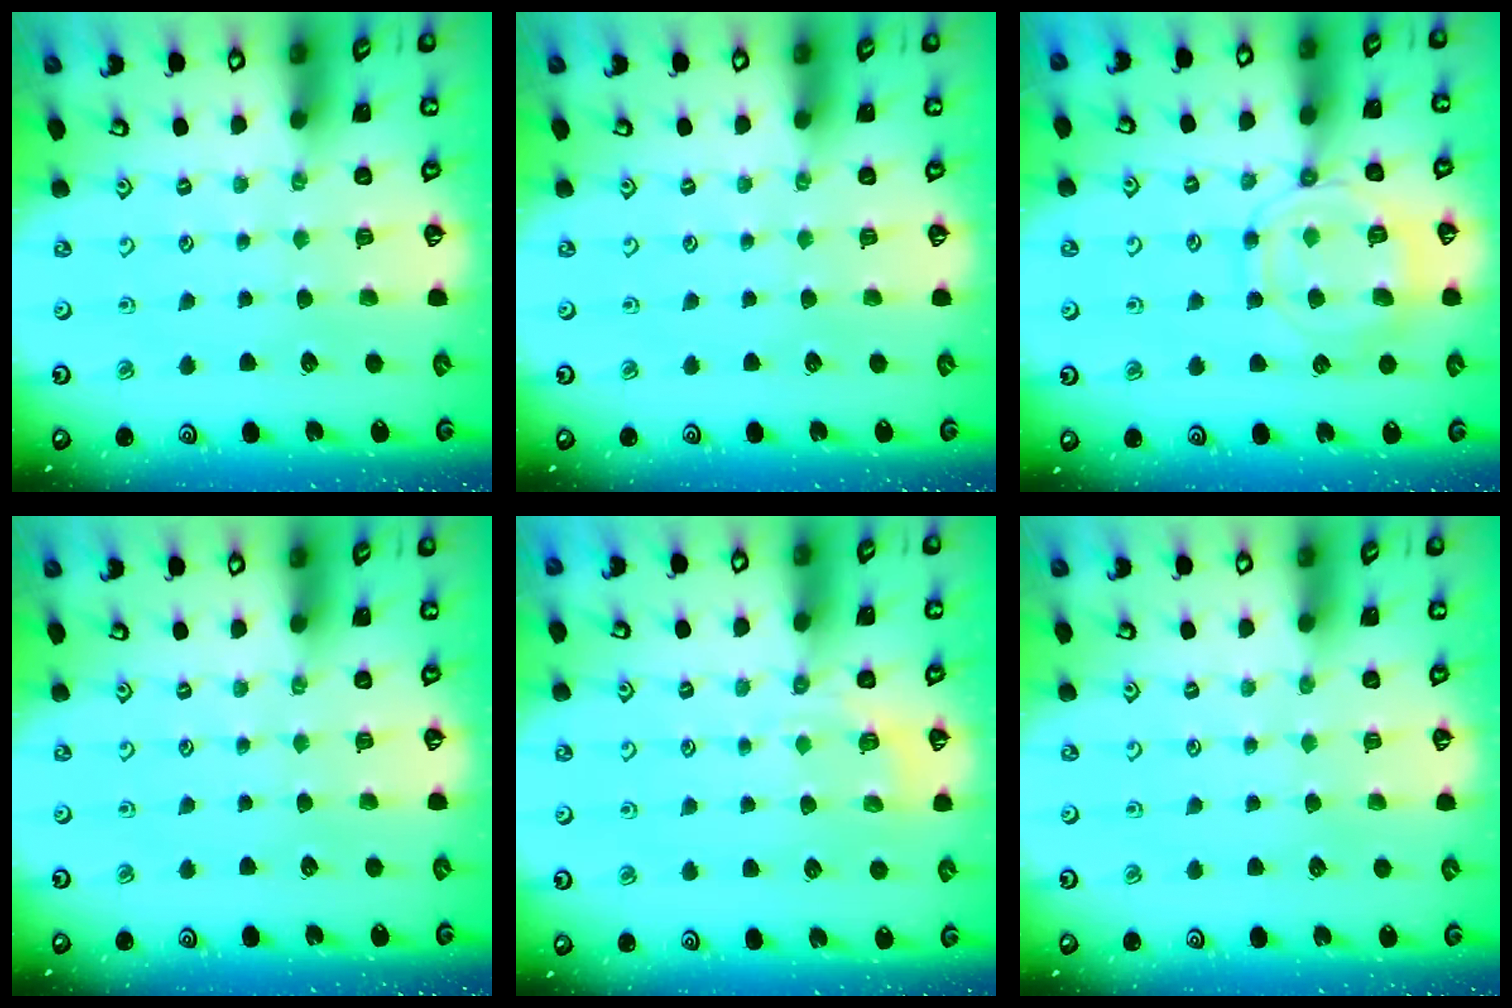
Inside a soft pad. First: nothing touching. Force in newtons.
{"total": 0.0}
{"total": 12.8, "press": 12.7, "slide": 1.2}
{"total": 0.0}
{"total": 4.4, "press": 4.1, "slide": 1.7}
{"total": 0.9, "press": 0.9, "slide": 0.1}